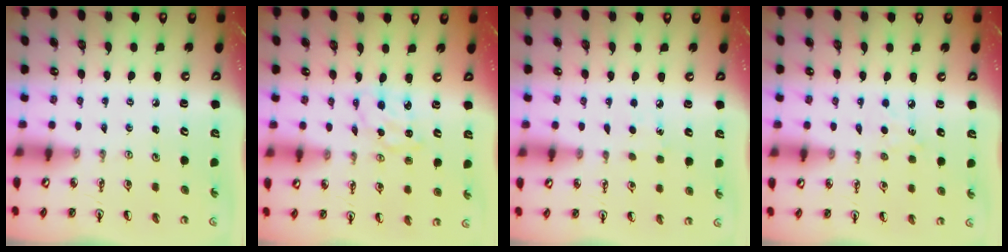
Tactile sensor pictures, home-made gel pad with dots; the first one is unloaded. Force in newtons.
{"total": 2.5, "press": 2.5, "slide": 0.3}
{"total": 4.6, "press": 4.5, "slide": 0.5}
{"total": 4.8, "press": 4.7, "slide": 0.7}